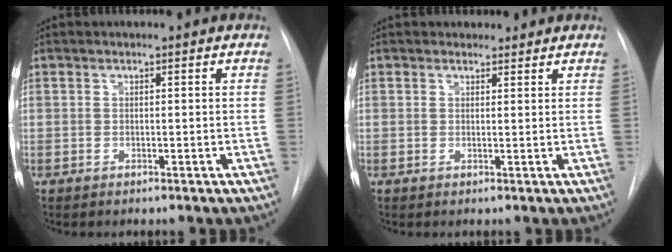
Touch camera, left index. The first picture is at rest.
{"total": 1.5, "force": [1.2, 0.9, -0.1], "torque": [0.006, 0.004, 0.012]}